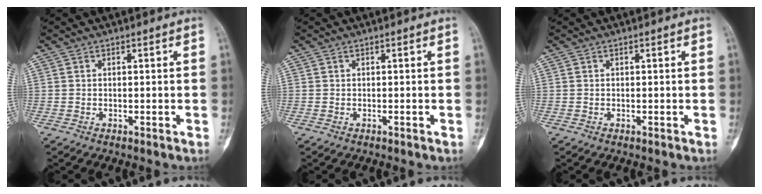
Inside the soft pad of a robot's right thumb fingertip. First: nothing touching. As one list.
[{"total": 0.0}, {"total": 0.0}]